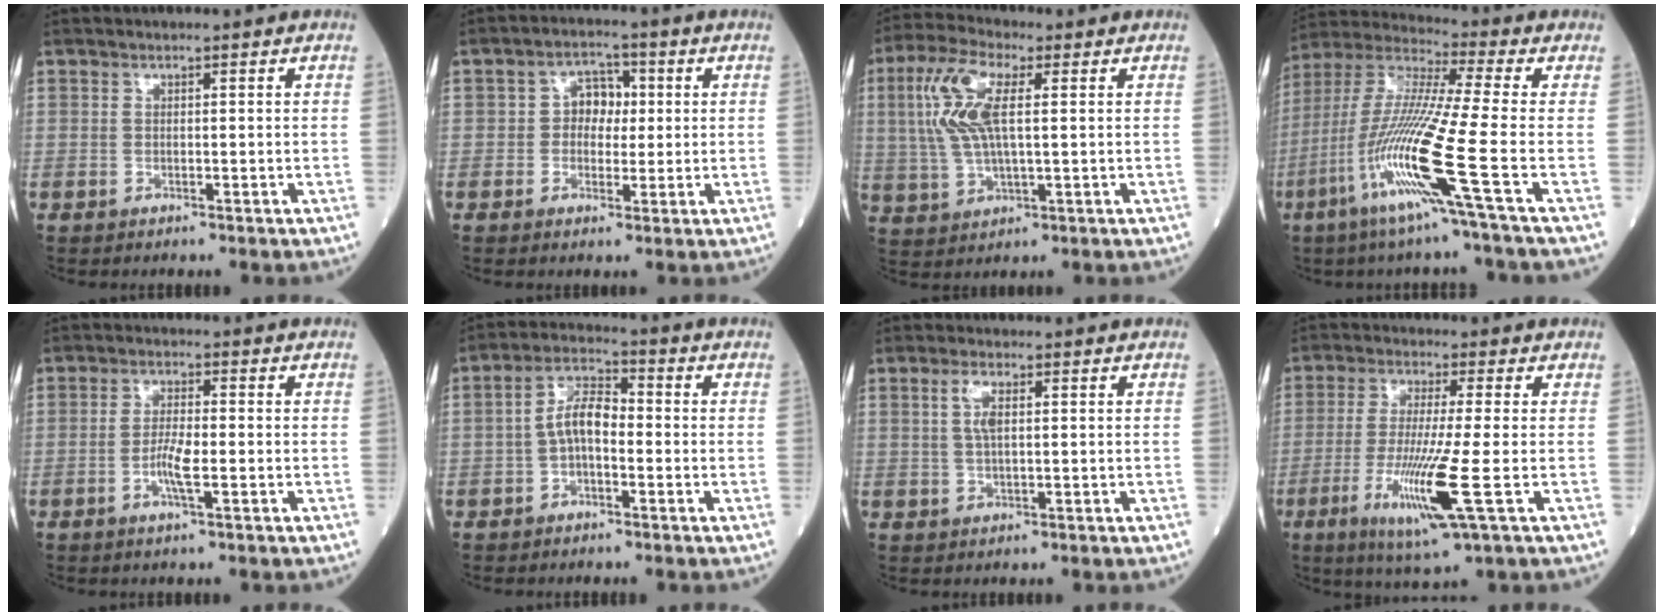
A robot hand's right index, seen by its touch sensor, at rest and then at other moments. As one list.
[{"total": 4.6, "force": [0.4, 3.4, 3.1], "torque": [-0.044, 0.016, 0.004]}, {"total": 10.2, "force": [2.2, 3.1, 9.4], "torque": [-0.221, 0.015, 0.045]}, {"total": 16.1, "force": [-6.3, -1.7, 14.7], "torque": [-0.310, -0.026, -0.132]}, {"total": 4.0, "force": [-1.2, 0.5, 3.8], "torque": [-0.077, -0.003, -0.026]}, {"total": 6.0, "force": [-0.9, 2.6, 5.3], "torque": [-0.104, 0.019, -0.022]}, {"total": 3.1, "force": [0.9, 0.9, 2.9], "torque": [-0.063, 0.004, 0.018]}, {"total": 10.9, "force": [-3.3, -0.6, 10.4], "torque": [-0.213, -0.030, -0.065]}]